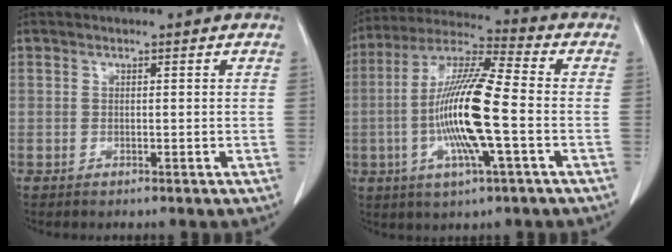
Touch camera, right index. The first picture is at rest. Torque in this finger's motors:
{"motor_torque": [2.14, 0.00, 0.51, 0.19]}